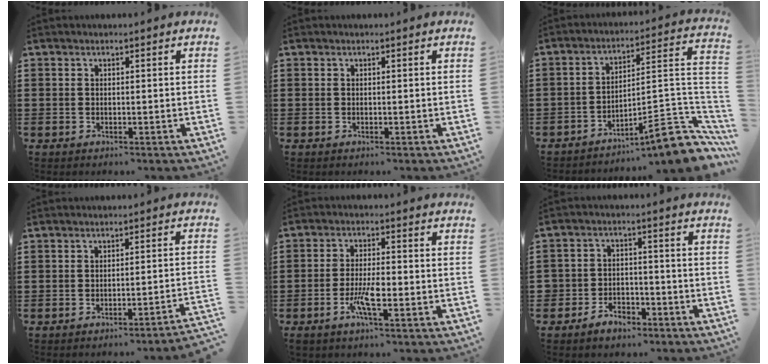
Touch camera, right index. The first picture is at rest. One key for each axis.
{"total": 0.0}
{"total": 10.1, "fx": -7.3, "fy": 2.5, "fz": 6.6, "tx": -0.078, "ty": 0.010, "tz": -0.137}
{"total": 2.3, "fx": -2.0, "fy": -0.5, "fz": 1.1, "tx": -0.020, "ty": -0.004, "tz": -0.041}
{"total": 5.1, "fx": -2.1, "fy": 1.0, "fz": 4.6, "tx": -0.103, "ty": -0.008, "tz": -0.044}
{"total": 3.7, "fx": -3.1, "fy": 1.9, "fz": 0.6, "tx": -0.016, "ty": 0.012, "tz": -0.062}